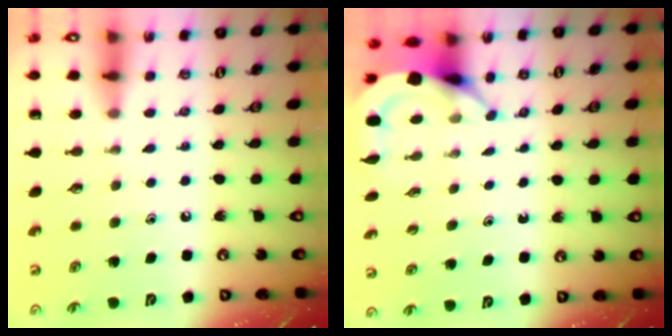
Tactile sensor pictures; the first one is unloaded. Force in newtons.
{"total": 3.9, "press": 3.9, "slide": 0.1}